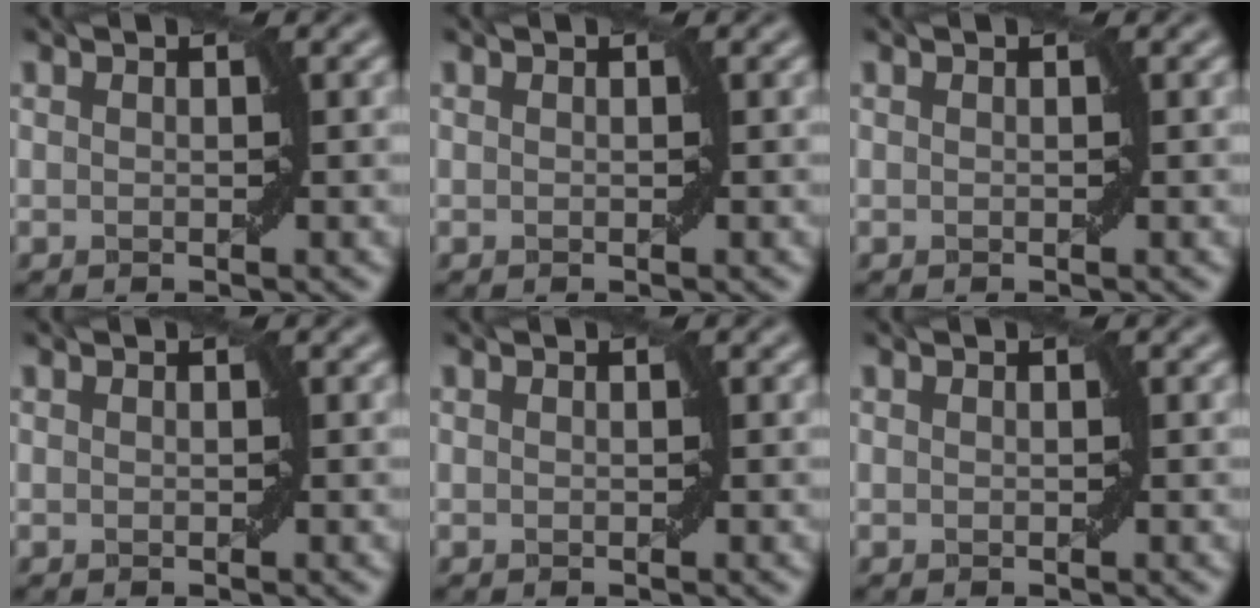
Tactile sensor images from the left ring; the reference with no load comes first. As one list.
[{"total": 0.0}, {"total": 0.0}, {"total": 0.0}, {"total": 0.0}, {"total": 0.0}]